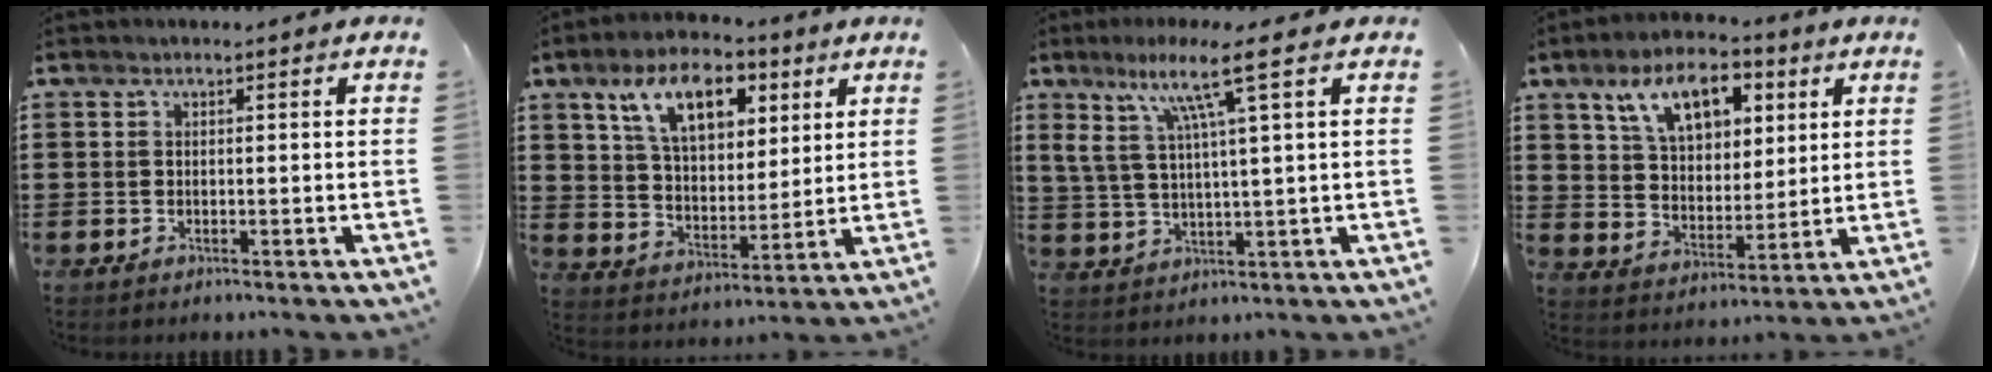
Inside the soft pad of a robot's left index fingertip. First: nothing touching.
{"total": 11.1, "force": [6.3, 5.6, 7.2], "torque": [-0.139, 0.003, 0.111]}
{"total": 9.5, "force": [4.9, 0.5, 8.0], "torque": [-0.169, -0.002, 0.082]}
{"total": 10.1, "force": [6.0, 5.2, 6.2], "torque": [-0.121, -0.002, 0.103]}